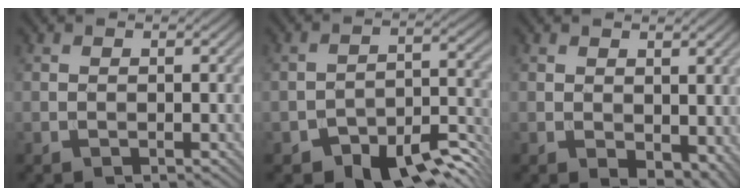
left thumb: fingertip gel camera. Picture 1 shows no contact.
{"total": 10.3, "force": [-7.7, 4.6, 5.1], "torque": [-0.068, -0.013, -0.117]}
{"total": 3.9, "force": [0.0, 2.5, 3.0], "torque": [-0.047, -0.016, 0.007]}